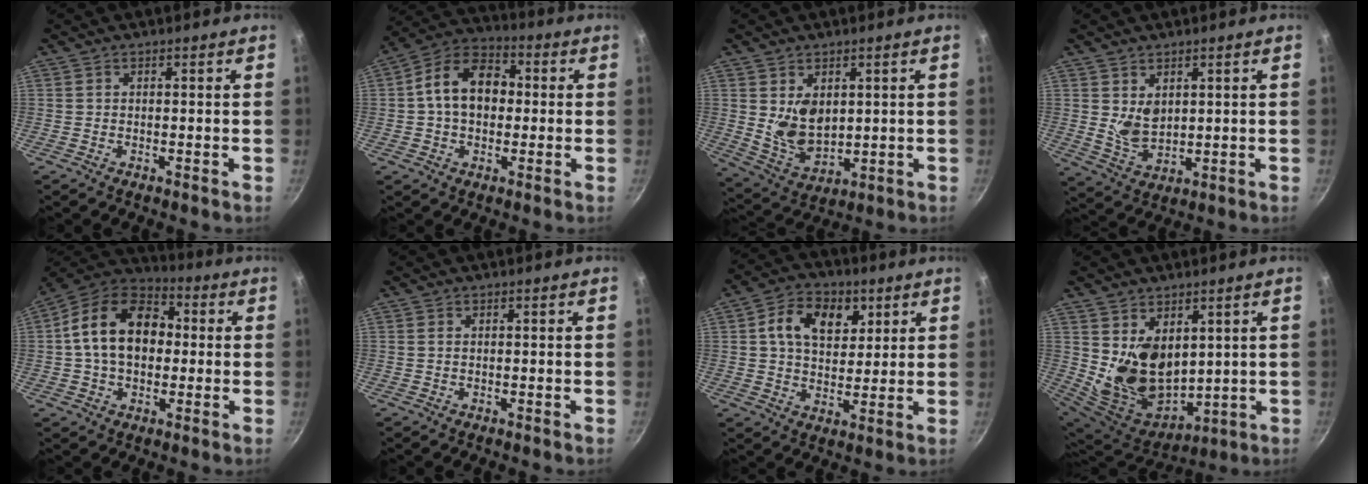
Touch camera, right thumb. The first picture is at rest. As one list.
[{"total": 12.6, "force": [0.7, 9.1, 8.8], "torque": [-0.111, 0.032, -0.008]}, {"total": 8.8, "force": [1.8, 5.9, 6.3], "torque": [-0.093, -0.030, 0.053]}, {"total": 5.8, "force": [1.9, 3.9, 3.9], "torque": [-0.059, -0.024, 0.047]}, {"total": 17.2, "force": [1.3, 12.1, 12.1], "torque": [-0.176, 0.035, 0.005]}, {"total": 0.5, "force": [0.1, 0.3, 0.4], "torque": [-0.008, 0.002, 0.002]}, {"total": 11.6, "force": [4.0, 8.2, 7.2], "torque": [-0.090, -0.007, 0.055]}, {"total": 14.0, "force": [3.9, 9.8, 9.3], "torque": [-0.132, -0.053, 0.096]}]